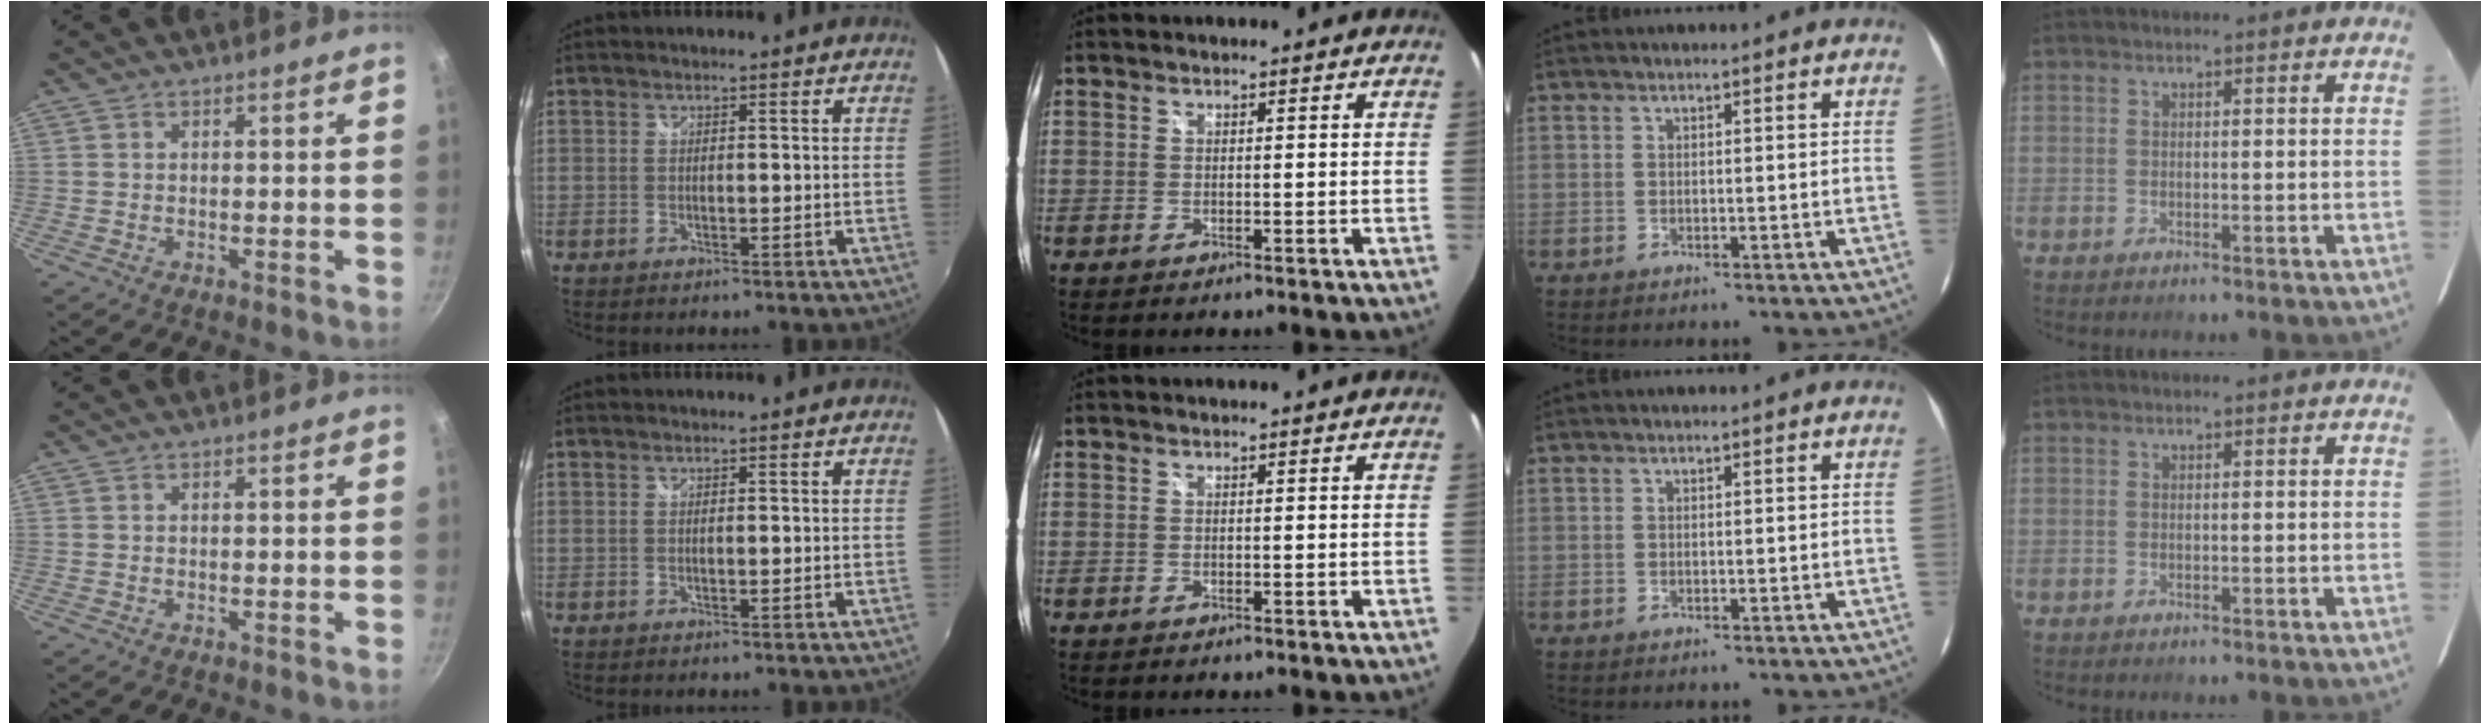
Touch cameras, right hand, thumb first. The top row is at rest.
{}